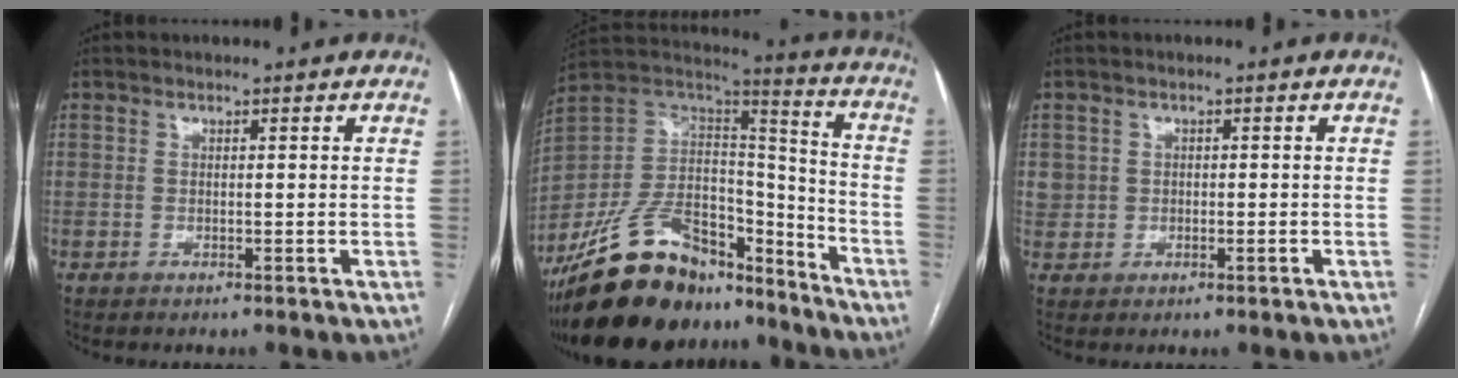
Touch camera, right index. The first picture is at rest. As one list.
[{"total": 28.0, "force": [-21.2, 12.1, 13.9], "torque": [-0.301, -0.002, -0.354]}, {"total": 2.2, "force": [-0.1, 2.2, 0.6], "torque": [-0.011, 0.013, 0.007]}]